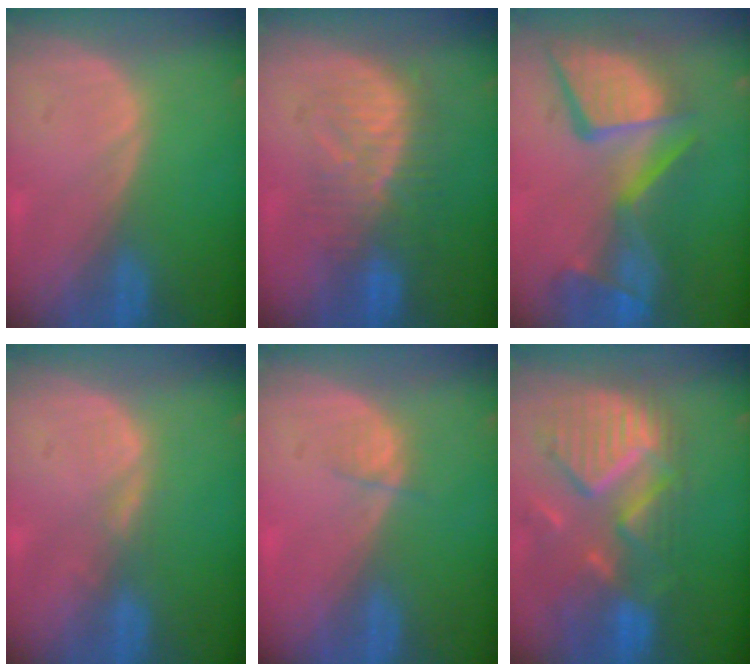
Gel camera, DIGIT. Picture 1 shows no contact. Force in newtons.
{"total": 8.3, "press": 8.1, "slide": 1.7}
{"total": 13.8, "press": 11.1, "slide": 8.1}
{"total": 1.3, "press": 1.3, "slide": 0.2}
{"total": 1.4, "press": 1.3, "slide": 0.6}
{"total": 11.7, "press": 10.3, "slide": 5.6}